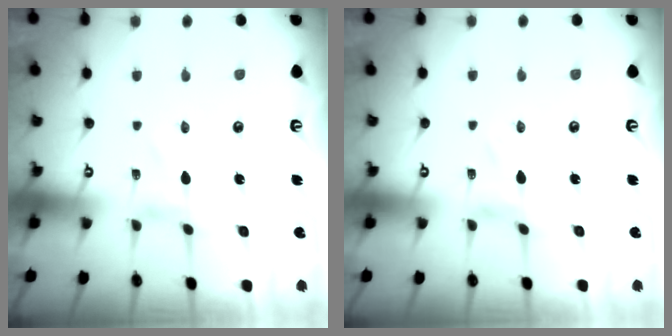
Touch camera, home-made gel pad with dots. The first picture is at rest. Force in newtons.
{"total": 0.8, "press": 0.8, "slide": 0.2}